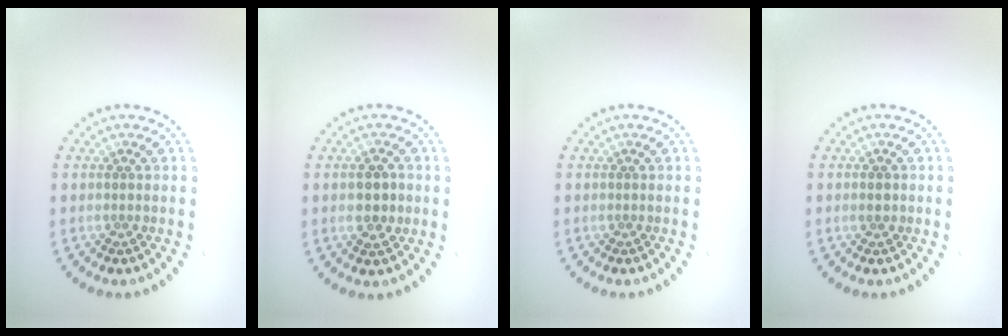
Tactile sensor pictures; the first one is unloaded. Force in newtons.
{"total": 2.6, "press": 2.6, "slide": 0.0}
{"total": 0.0}
{"total": 1.1, "press": 1.1, "slide": 0.0}